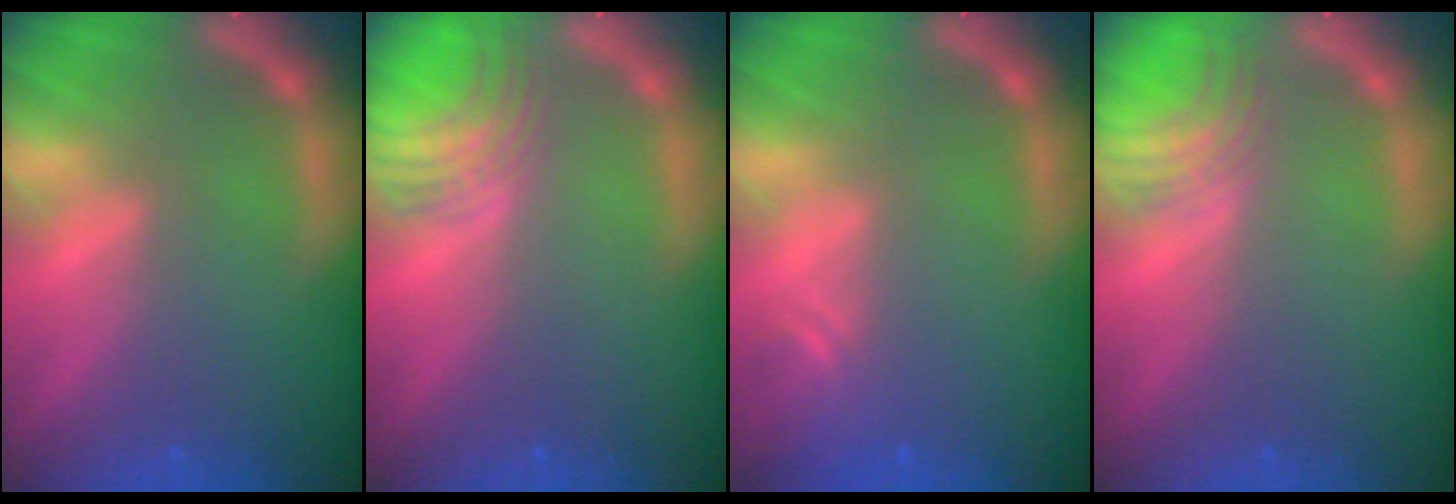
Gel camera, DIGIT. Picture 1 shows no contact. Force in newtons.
{"total": 5.0}
{"total": 1.9}
{"total": 3.9}